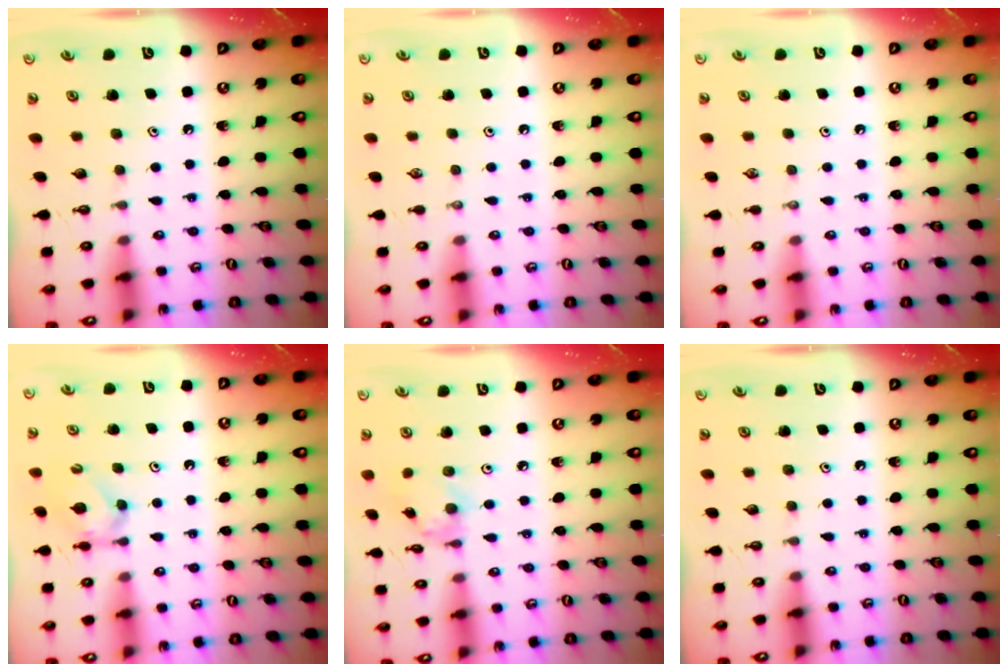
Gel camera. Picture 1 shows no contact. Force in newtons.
{"total": 0.0}
{"total": 0.0}
{"total": 5.9, "press": 5.8, "slide": 0.8}
{"total": 2.8, "press": 2.8, "slide": 0.1}
{"total": 0.0}